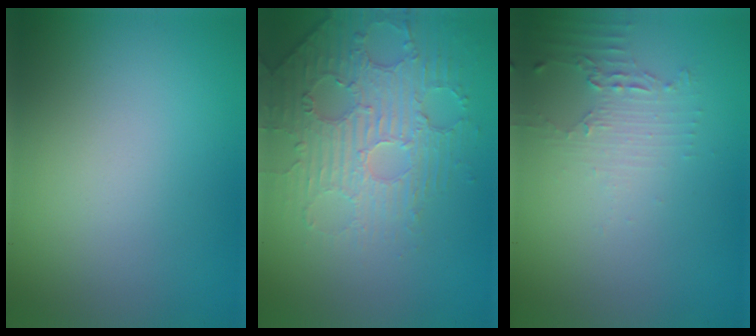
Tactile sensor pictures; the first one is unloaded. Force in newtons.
{"total": 4.6, "press": 3.7, "slide": 2.7}
{"total": 1.9, "press": 1.3, "slide": 1.4}